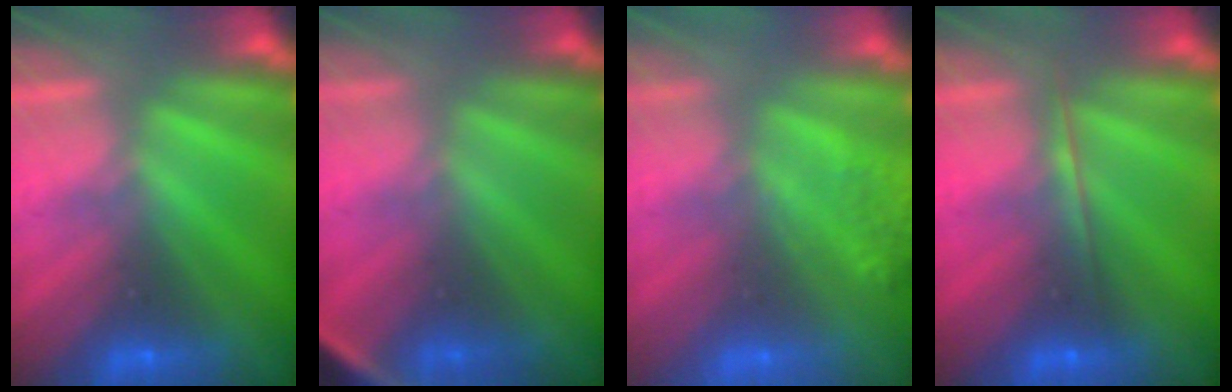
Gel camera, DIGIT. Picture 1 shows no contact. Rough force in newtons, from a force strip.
{"total": 2.8}
{"total": 7.6}
{"total": 1.7}